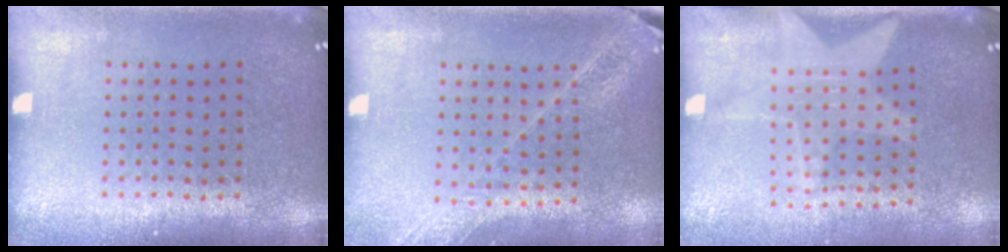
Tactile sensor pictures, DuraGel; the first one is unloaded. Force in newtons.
{"total": 1.6, "press": 1.6, "slide": 0.0}
{"total": 1.9, "press": 1.5, "slide": 1.1}